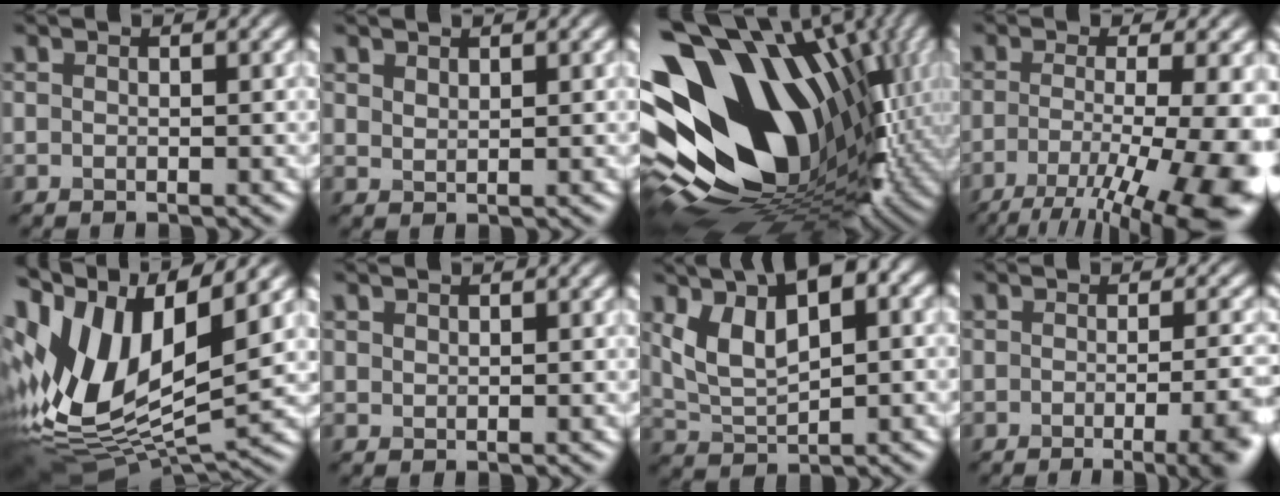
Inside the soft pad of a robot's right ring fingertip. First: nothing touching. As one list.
[{"total": 1.1, "force": [1.0, 0.4, 0.3], "torque": [-0.010, -0.001, 0.022]}, {"total": 19.4, "force": [2.0, 13.6, 13.7], "torque": [-0.249, -0.026, 0.062]}, {"total": 13.5, "force": [-6.2, 4.0, 11.3], "torque": [-0.169, -0.018, -0.083]}, {"total": 14.2, "force": [3.4, 7.3, 11.7], "torque": [-0.256, 0.007, 0.060]}, {"total": 0.5, "force": [0.5, 0.2, 0.0], "torque": [-0.002, -0.001, 0.012]}, {"total": 8.7, "force": [3.4, 4.1, 6.9], "torque": [-0.133, 0.013, 0.059]}, {"total": 8.3, "force": [-2.9, 3.1, 7.1], "torque": [-0.049, -0.001, -0.030]}]